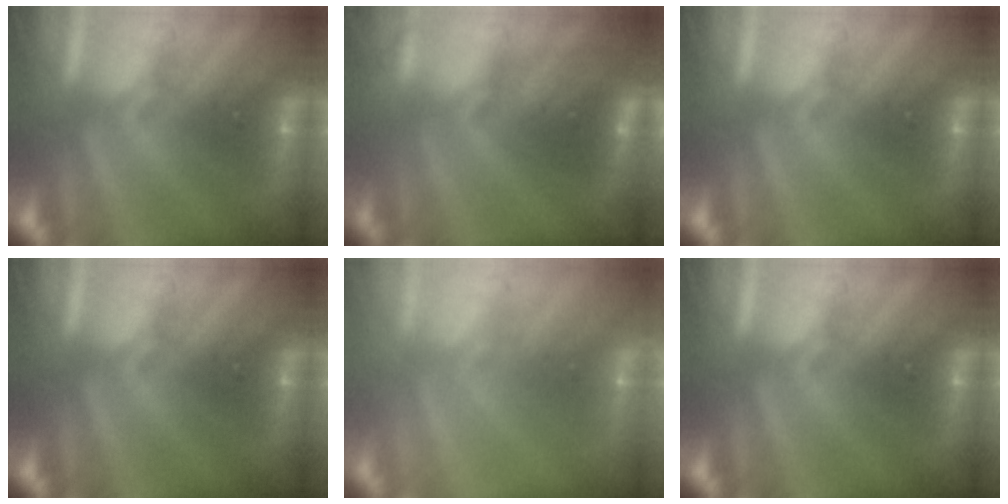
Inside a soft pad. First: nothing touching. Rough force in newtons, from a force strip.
{"total": 2.7}
{"total": 0.0}
{"total": 0.0}
{"total": 9.6}
{"total": 0.0}